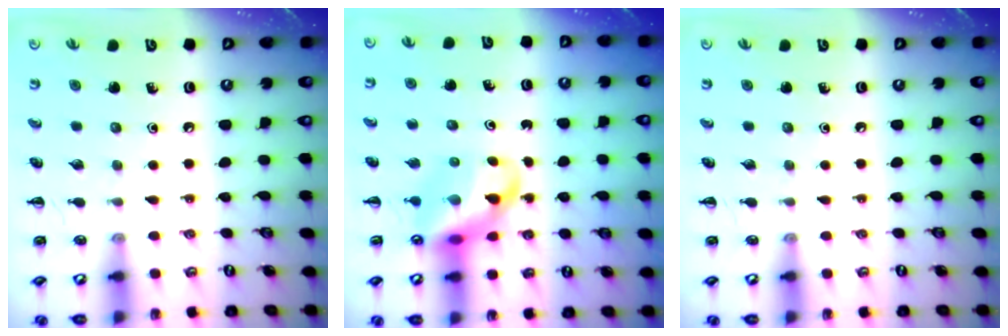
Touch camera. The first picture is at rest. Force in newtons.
{"total": 11.1, "press": 10.7, "slide": 2.9}
{"total": 0.0}